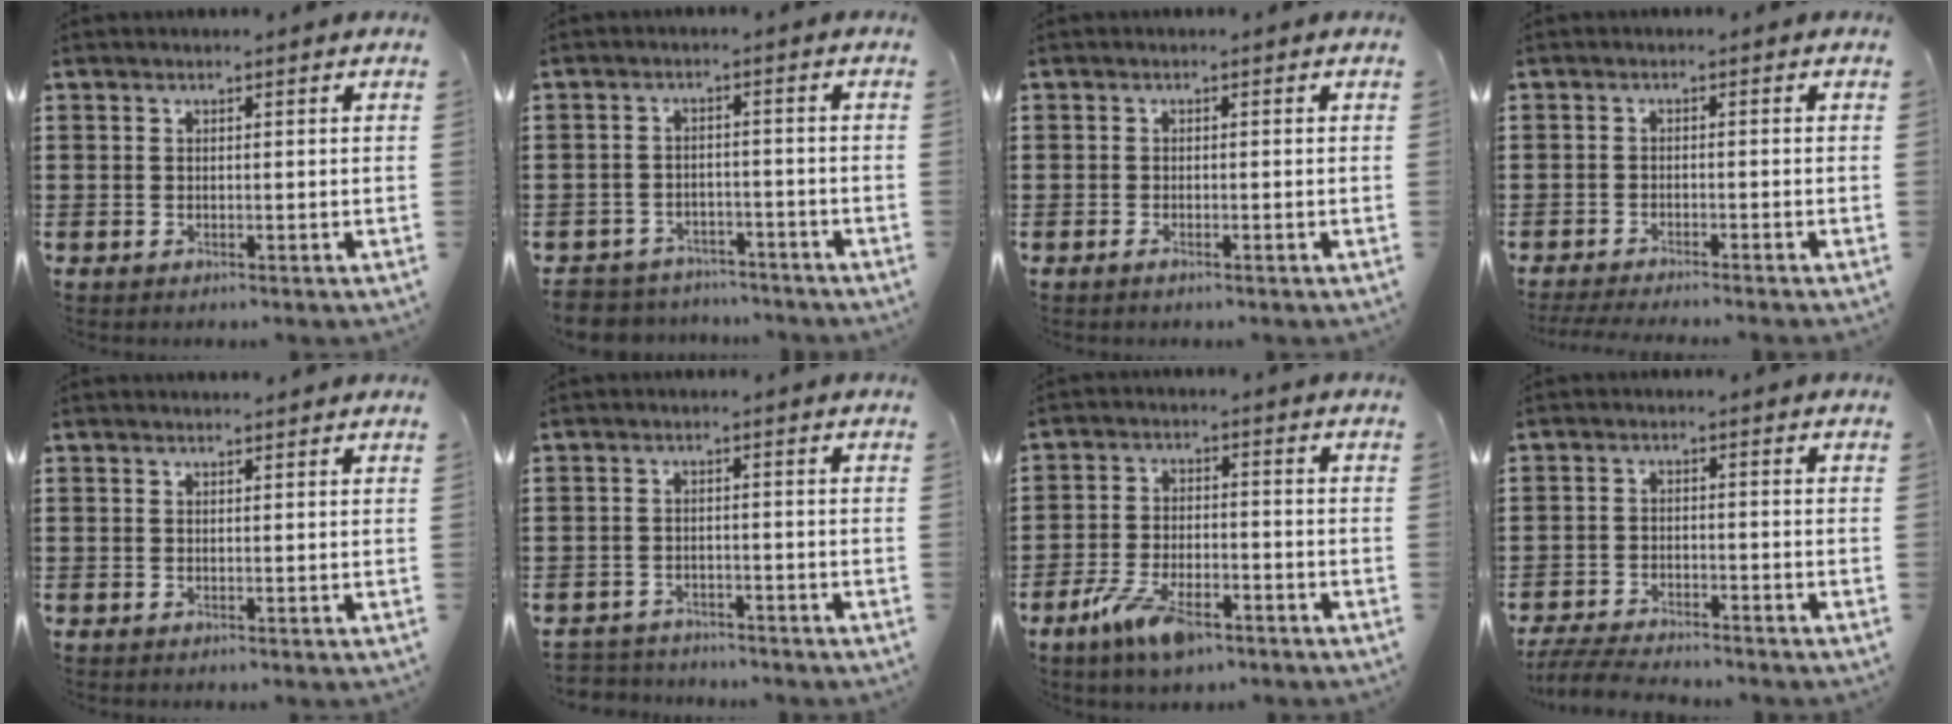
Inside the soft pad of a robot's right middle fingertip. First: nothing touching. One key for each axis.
{"total": 3.8, "fx": -3.7, "fy": 0.7, "fz": -0.2, "tx": -0.013, "ty": -0.002, "tz": -0.082}
{"total": 0.6, "fx": -0.4, "fy": 0.1, "fz": 0.5, "tx": -0.011, "ty": -0.004, "tz": -0.007}
{"total": 2.1, "fx": -1.9, "fy": -0.3, "fz": 0.7, "tx": -0.011, "ty": -0.001, "tz": -0.037}
{"total": 0.6, "fx": 0.6, "fy": 0.0, "fz": 0.0, "tx": 0.005, "ty": -0.003, "tz": 0.010}
{"total": 2.5, "fx": -2.5, "fy": 0.4, "fz": -0.2, "tx": -0.005, "ty": -0.003, "tz": -0.055}
{"total": 7.3, "fx": -4.5, "fy": 2.6, "fz": 5.1, "tx": -0.104, "ty": 0.000, "tz": -0.082}
{"total": 4.5, "fx": -4.3, "fy": 0.3, "fz": 1.2, "tx": -0.033, "ty": -0.008, "tz": -0.089}